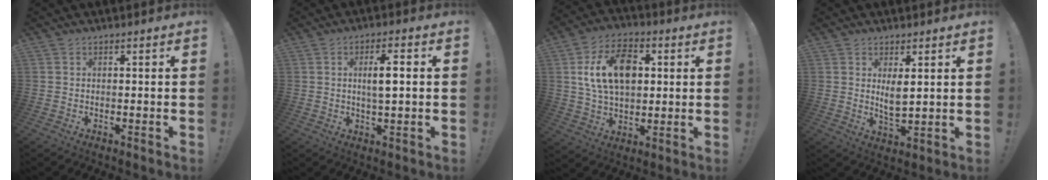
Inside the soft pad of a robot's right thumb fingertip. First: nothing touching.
{"total": 5.9, "force": [1.2, 1.5, 5.6], "torque": [-0.082, -0.003, 0.013]}
{"total": 16.8, "force": [4.0, 11.9, 11.2], "torque": [-0.170, 0.002, 0.078]}
{"total": 5.1, "force": [2.1, 2.3, 4.0], "torque": [-0.068, -0.011, 0.038]}